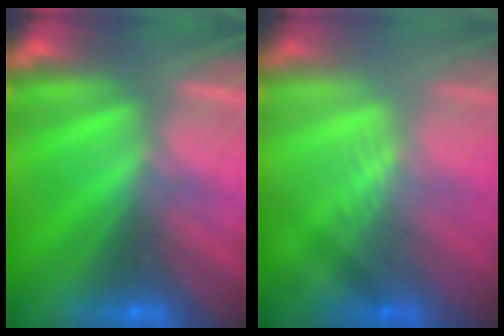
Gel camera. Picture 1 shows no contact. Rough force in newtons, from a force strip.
{"total": 2.3}